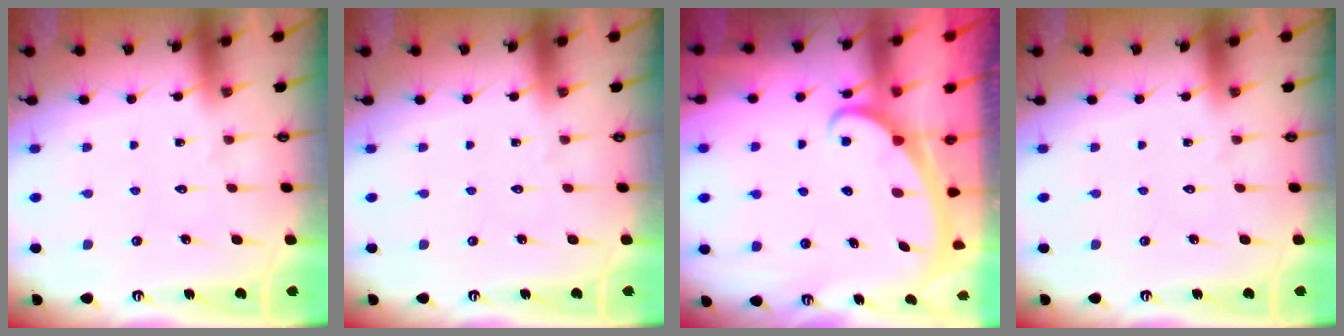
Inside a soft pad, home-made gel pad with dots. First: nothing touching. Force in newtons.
{"total": 0.0}
{"total": 2.3, "press": 2.3, "slide": 0.3}
{"total": 0.0}